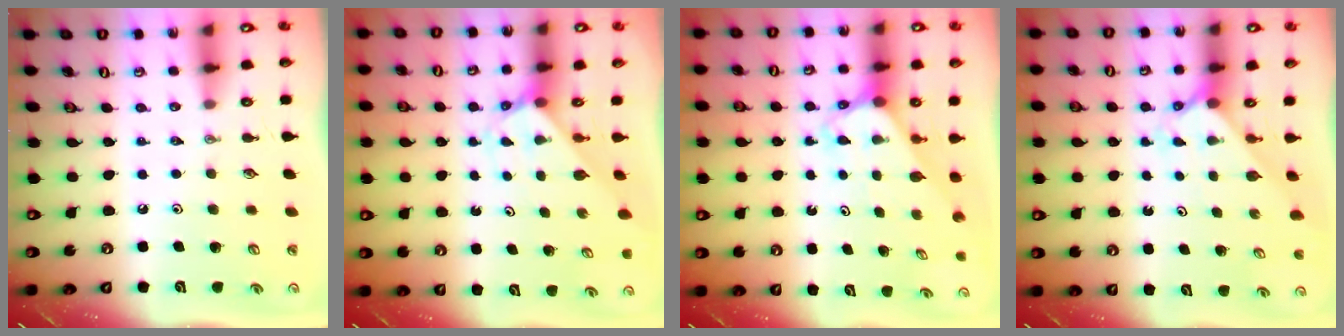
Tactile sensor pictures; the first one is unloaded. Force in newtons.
{"total": 2.2, "press": 2.2, "slide": 0.2}
{"total": 2.6, "press": 2.6, "slide": 0.2}
{"total": 2.0, "press": 2.0, "slide": 0.2}